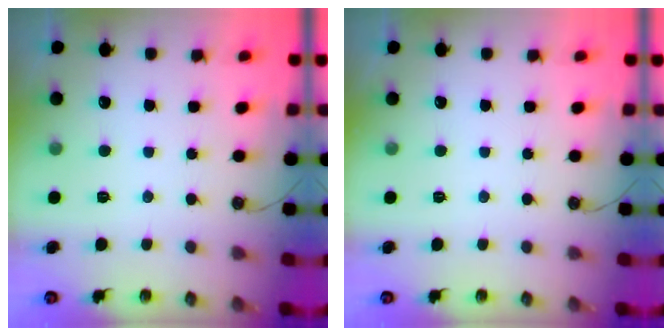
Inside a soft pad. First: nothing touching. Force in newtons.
{"total": 0.0}